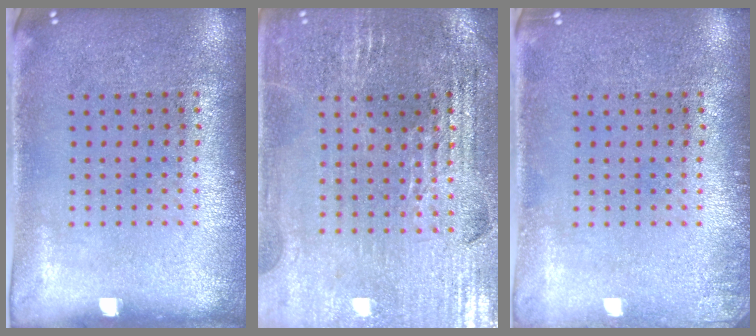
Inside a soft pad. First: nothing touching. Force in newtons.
{"total": 2.7, "press": 2.7, "slide": 0.5}
{"total": 1.0, "press": 1.0, "slide": 0.2}